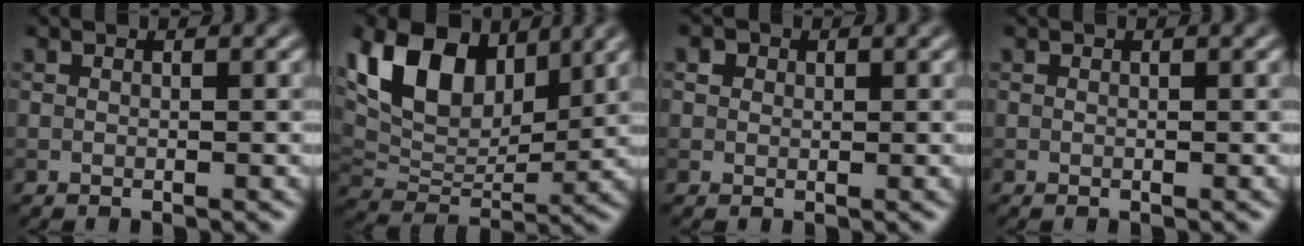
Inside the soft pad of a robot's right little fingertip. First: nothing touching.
{"total": 10.2, "force": [4.9, 5.9, 6.8], "torque": [-0.135, 0.002, 0.088]}
{"total": 2.0, "force": [1.0, 1.5, 0.8], "torque": [-0.016, 0.007, 0.004]}
{"total": 0.0}